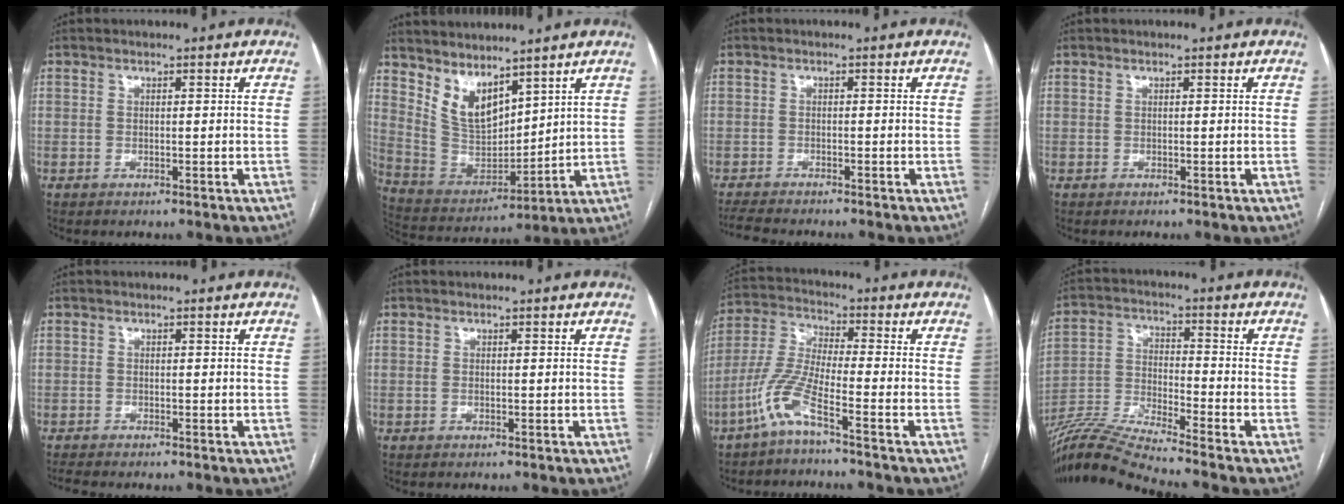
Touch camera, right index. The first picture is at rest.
{"total": 9.6, "force": [6.8, 4.1, 5.3], "torque": [-0.112, 0.003, 0.158]}
{"total": 4.9, "force": [-4.6, 0.8, 1.6], "torque": [-0.024, -0.013, -0.076]}
{"total": 0.0}
{"total": 1.4, "force": [-1.4, 0.1, 0.1], "torque": [-0.004, -0.005, -0.024]}
{"total": 0.0}
{"total": 7.6, "force": [-4.7, 0.0, 6.0], "torque": [-0.145, 0.000, -0.104]}
{"total": 12.6, "force": [-11.7, -2.4, 4.2], "torque": [-0.082, -0.006, -0.220]}